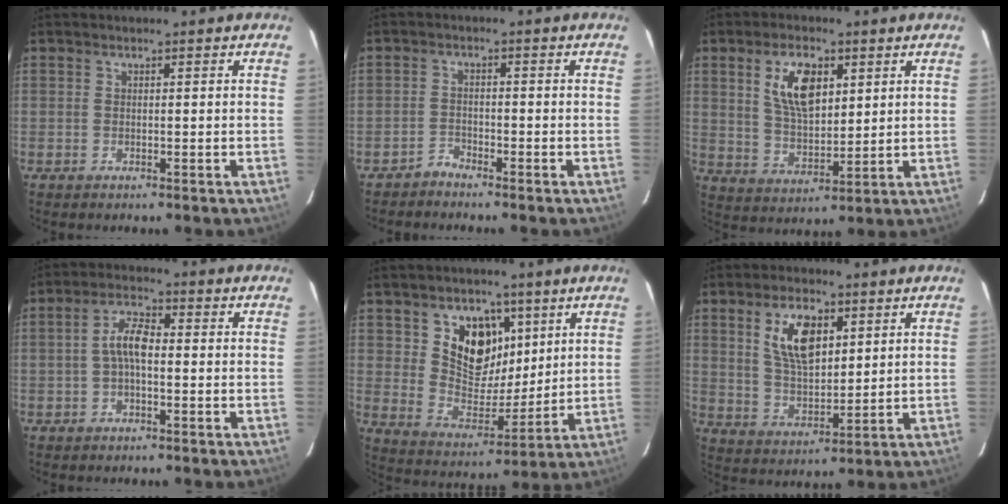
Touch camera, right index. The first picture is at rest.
{"total": 2.0, "force": [-1.9, 0.5, -0.3], "torque": [0.005, 0.004, -0.040]}
{"total": 10.2, "force": [4.0, 5.1, 7.9], "torque": [-0.145, 0.007, 0.081]}
{"total": 4.8, "force": [-0.6, 1.9, 4.3], "torque": [-0.089, 0.016, -0.013]}
{"total": 12.2, "force": [5.4, 8.7, 6.5], "torque": [-0.117, -0.006, 0.106]}
{"total": 10.4, "force": [4.3, 5.1, 7.9], "torque": [-0.146, 0.006, 0.089]}